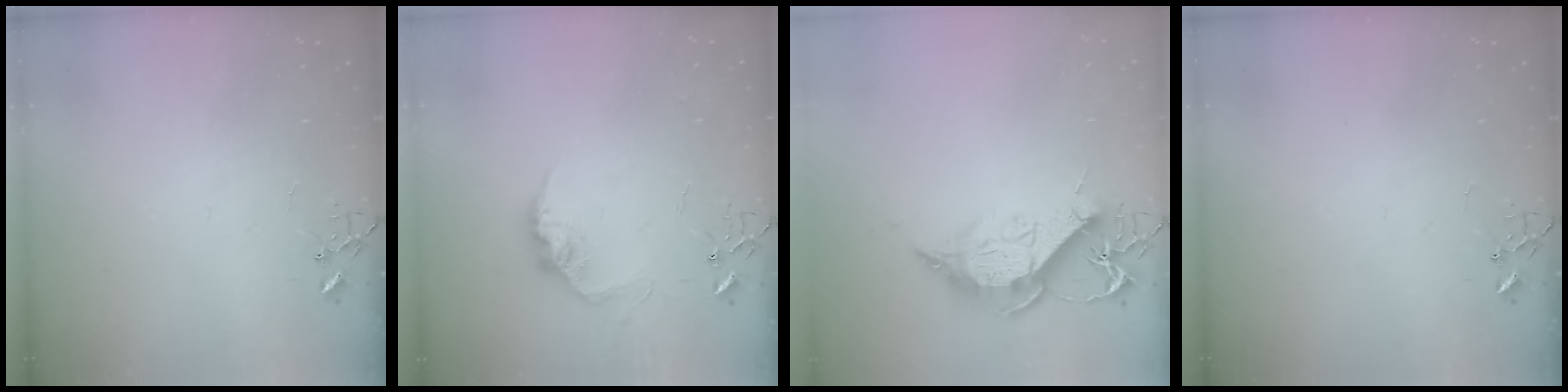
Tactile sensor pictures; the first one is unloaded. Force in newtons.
{"total": 11.3, "press": 11.3, "slide": 0.6}
{"total": 13.9, "press": 13.9, "slide": 1.1}
{"total": 0.0}